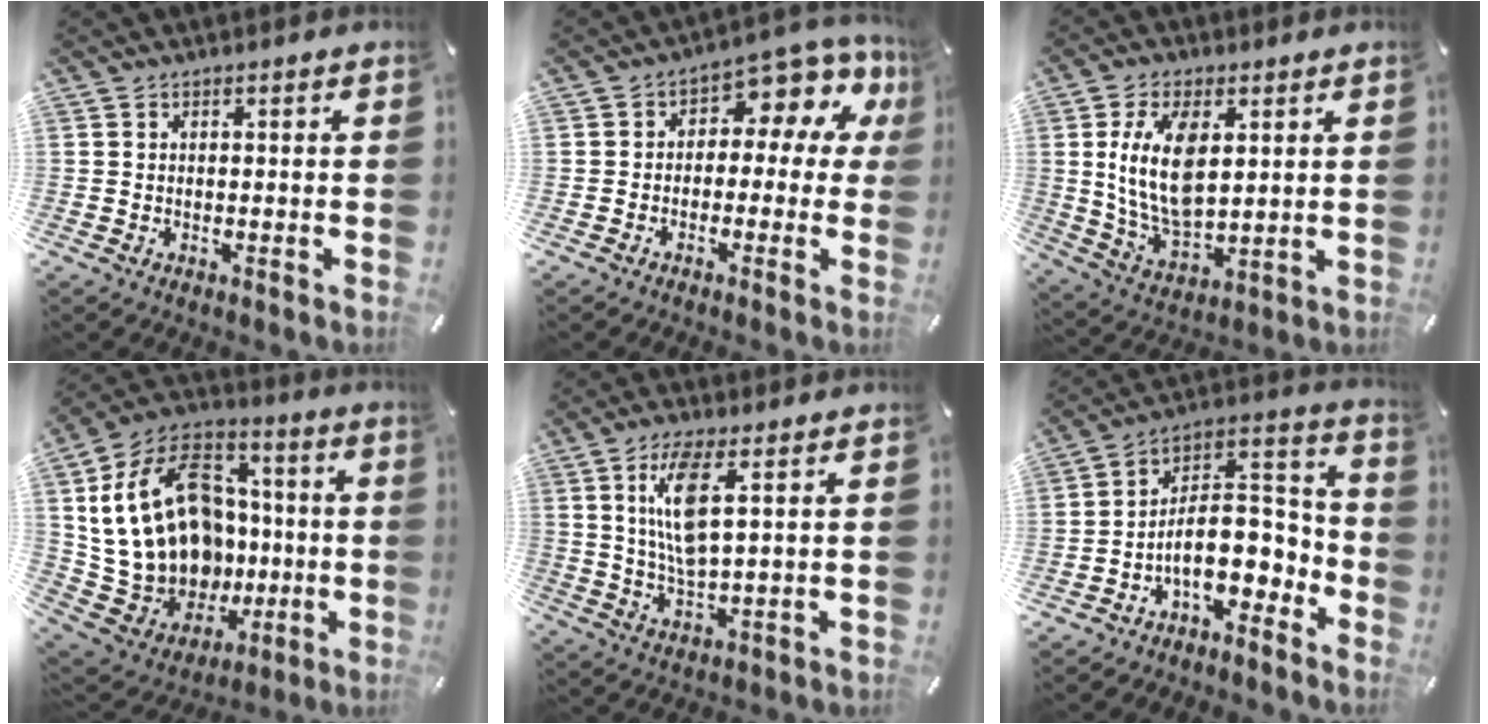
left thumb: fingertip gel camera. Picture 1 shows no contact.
{"total": 8.1, "force": [2.4, 4.7, 6.1], "torque": [-0.078, -0.020, 0.041]}
{"total": 13.7, "force": [3.2, 7.9, 10.8], "torque": [-0.242, -0.007, 0.057]}
{"total": 26.2, "force": [1.6, 20.6, 16.1], "torque": [-0.332, -0.012, 0.063]}
{"total": 10.4, "force": [3.6, 3.4, 9.2], "torque": [-0.188, -0.005, 0.060]}
{"total": 12.5, "force": [-3.9, 7.4, 9.3], "torque": [-0.151, -0.003, -0.065]}